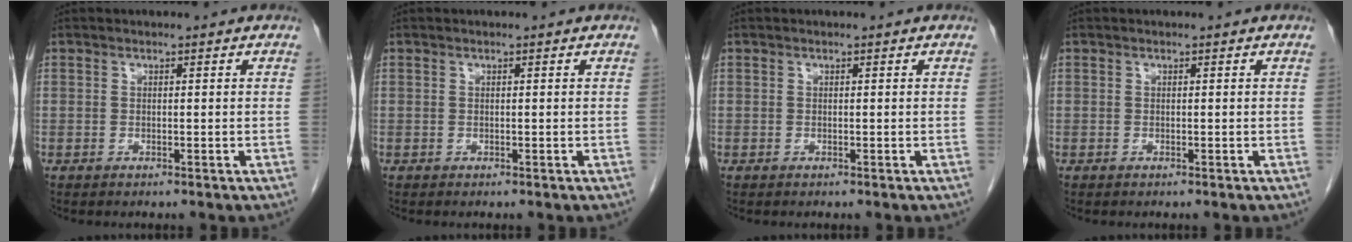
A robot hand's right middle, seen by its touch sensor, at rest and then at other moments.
{"total": 0.0}
{"total": 0.0}
{"total": 0.0}